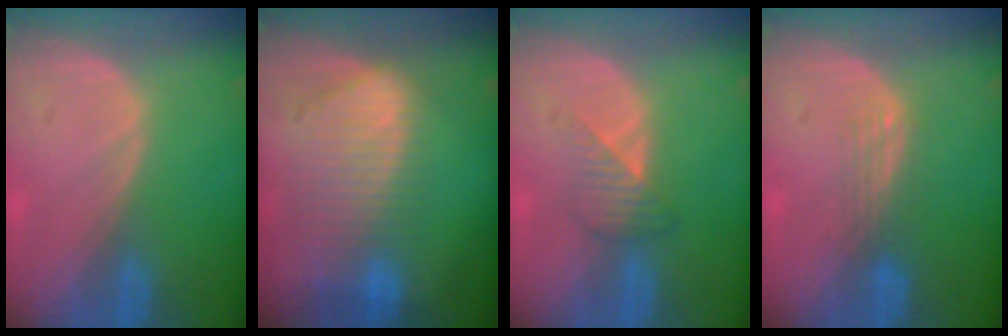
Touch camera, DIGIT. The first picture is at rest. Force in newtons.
{"total": 9.3, "press": 8.1, "slide": 4.5}
{"total": 3.5, "press": 3.2, "slide": 1.4}
{"total": 3.1, "press": 2.6, "slide": 1.7}